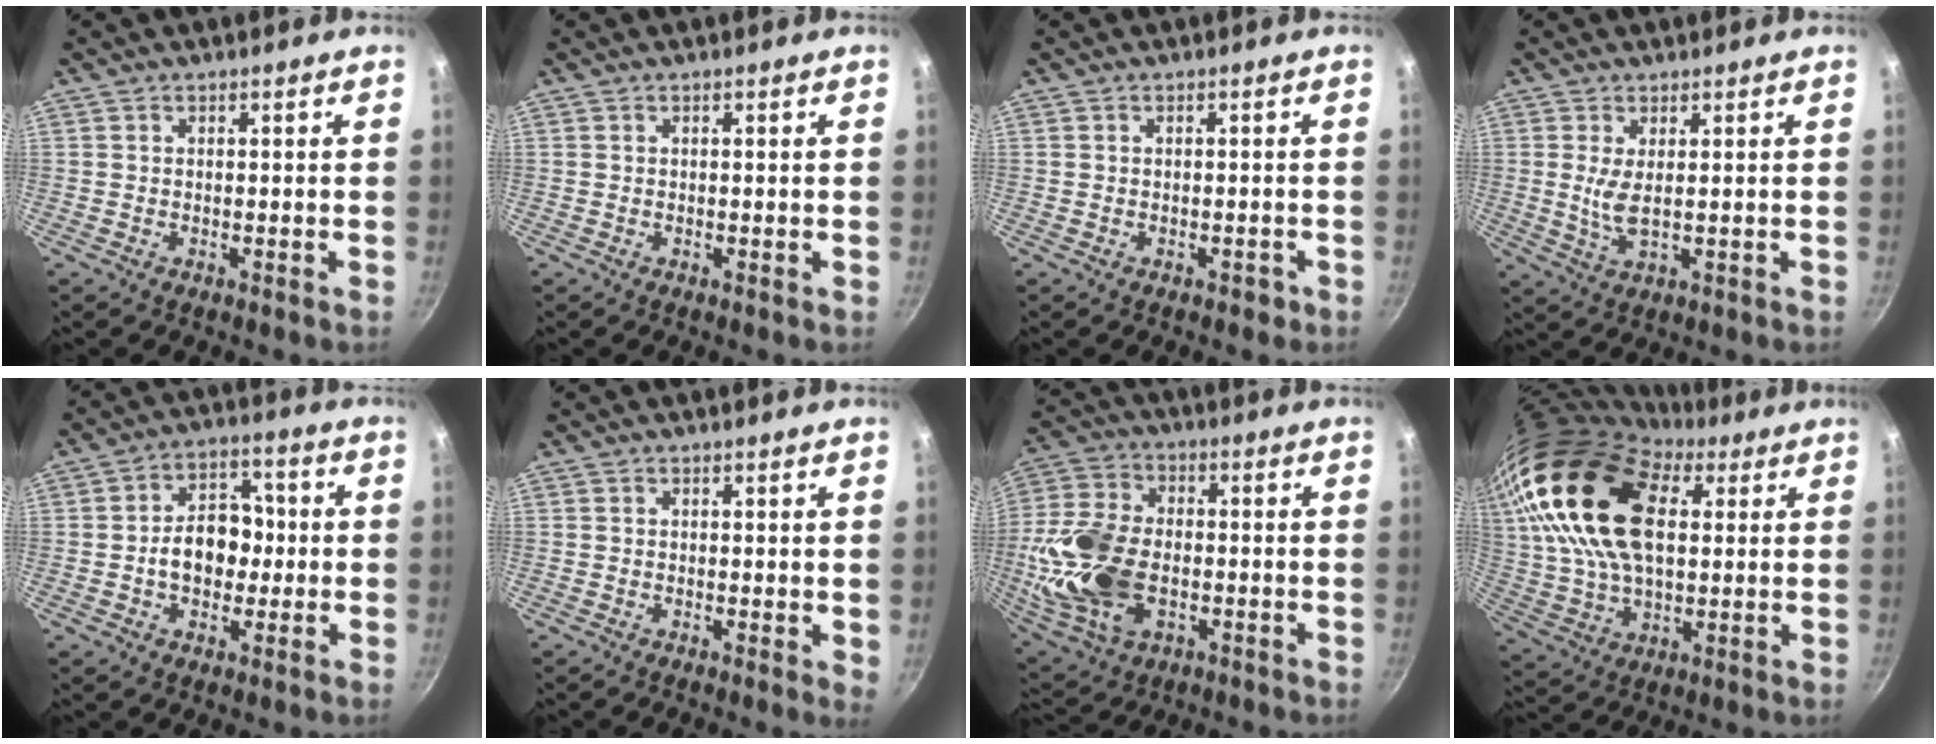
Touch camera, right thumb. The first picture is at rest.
{"total": 0.0}
{"total": 1.0, "force": [-0.6, 0.7, 0.5], "torque": [0.001, 0.014, 0.000]}
{"total": 4.5, "force": [0.8, 1.7, 4.1], "torque": [-0.086, -0.010, 0.019]}
{"total": 10.3, "force": [-0.8, 7.6, 6.9], "torque": [-0.061, 0.023, -0.022]}
{"total": 1.7, "force": [0.3, 0.5, 1.6], "torque": [-0.015, -0.005, 0.002]}
{"total": 19.1, "force": [-2.7, 12.3, 14.4], "torque": [-0.294, 0.016, -0.047]}
{"total": 24.7, "force": [7.8, 14.6, 18.2], "torque": [-0.321, -0.011, 0.136]}